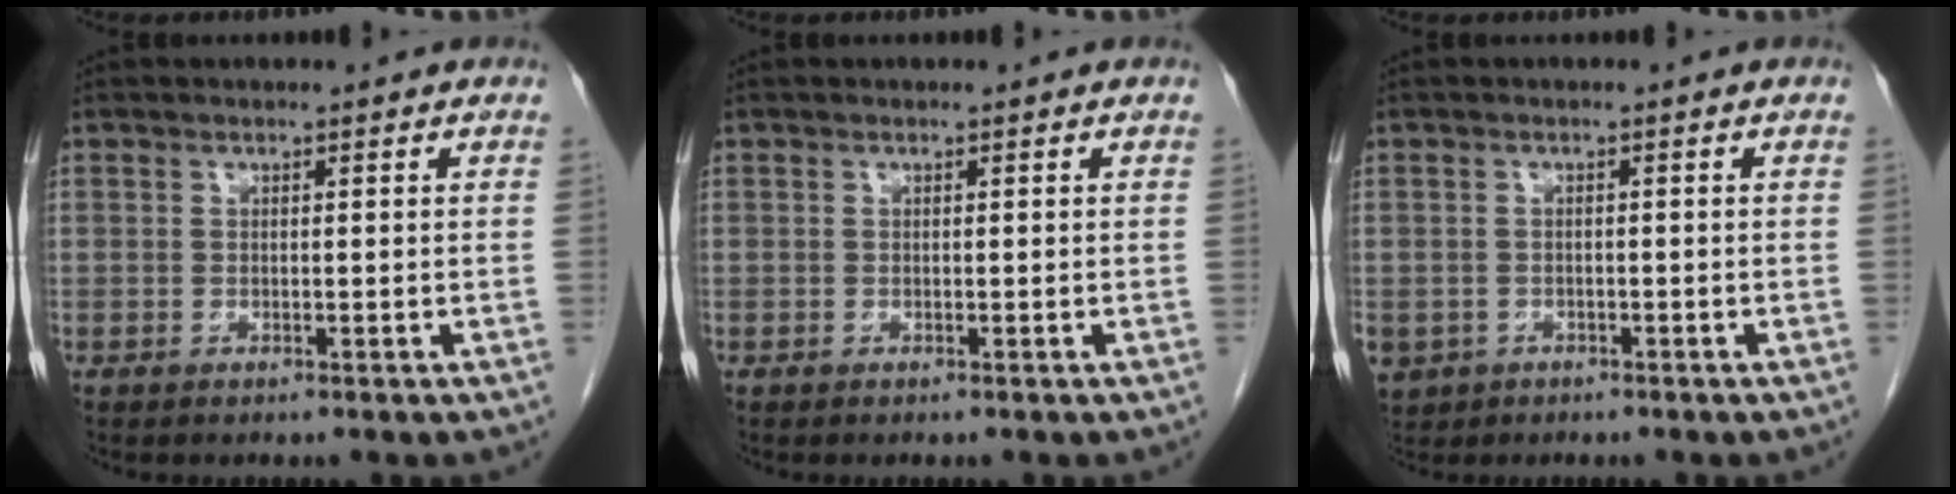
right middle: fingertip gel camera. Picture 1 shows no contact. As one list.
[{"total": 0.0}, {"total": 5.0, "force": [-2.6, 4.1, 1.2], "torque": [-0.028, 0.001, -0.038]}]